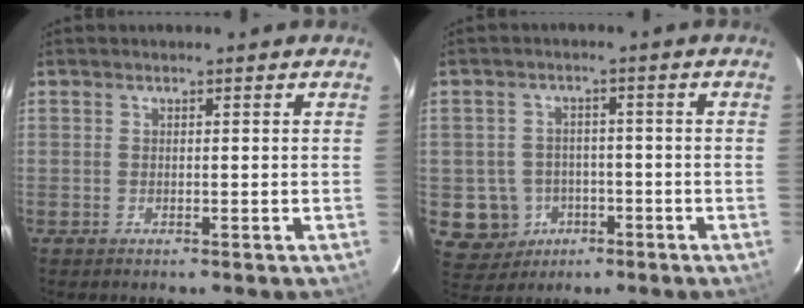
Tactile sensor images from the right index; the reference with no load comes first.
{"total": 8.1, "force": [-2.8, 7.4, 1.4], "torque": [-0.059, 0.021, -0.026]}